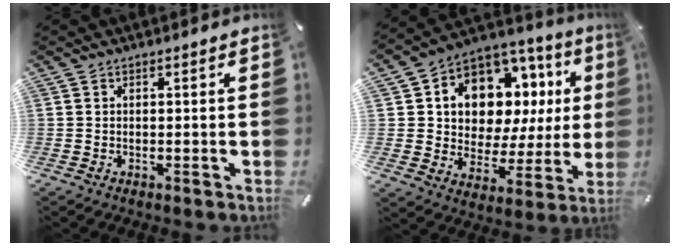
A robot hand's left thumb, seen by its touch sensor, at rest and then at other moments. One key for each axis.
{"total": 11.6, "fx": 5.7, "fy": 8.6, "fz": 5.3, "tx": -0.089, "ty": -0.061, "tz": 0.106}